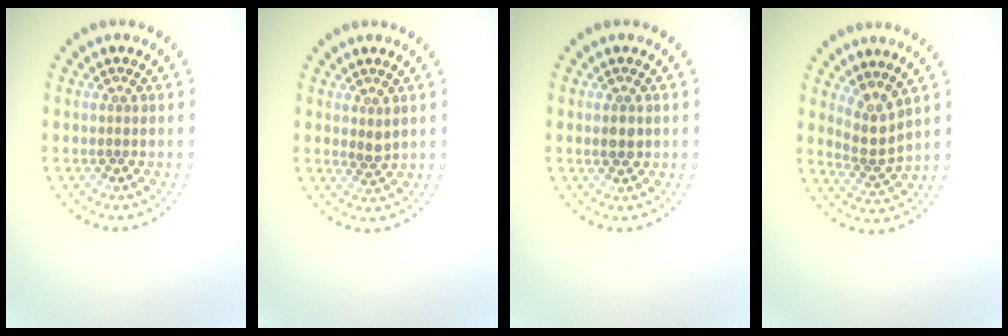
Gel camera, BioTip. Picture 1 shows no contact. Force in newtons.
{"total": 1.2, "press": 1.0, "slide": 0.6}
{"total": 1.5, "press": 1.5, "slide": 0.1}
{"total": 2.9, "press": 2.0, "slide": 2.0}